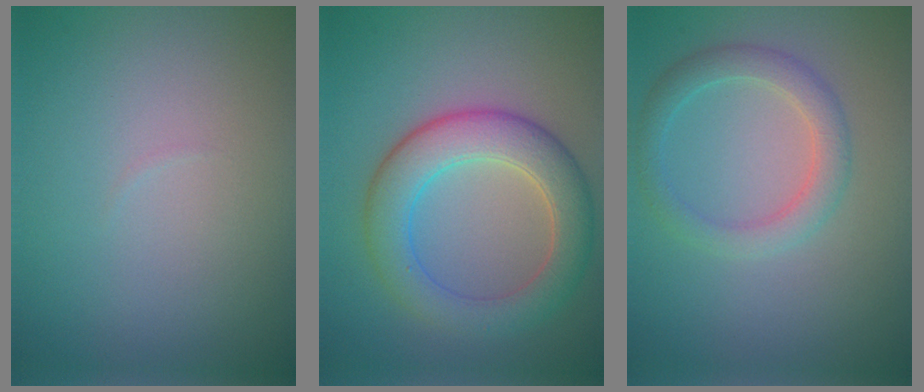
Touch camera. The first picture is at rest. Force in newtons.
{"total": 6.0, "press": 6.0, "slide": 0.1}
{"total": 2.9, "press": 2.9, "slide": 0.1}